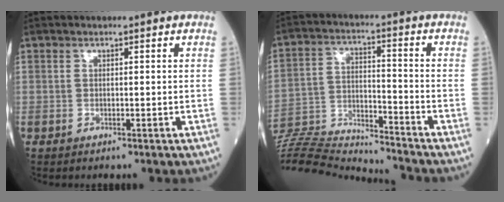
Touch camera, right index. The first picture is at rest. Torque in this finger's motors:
{"motor_torque": [-1.11, -0.86, -0.58, -0.21]}